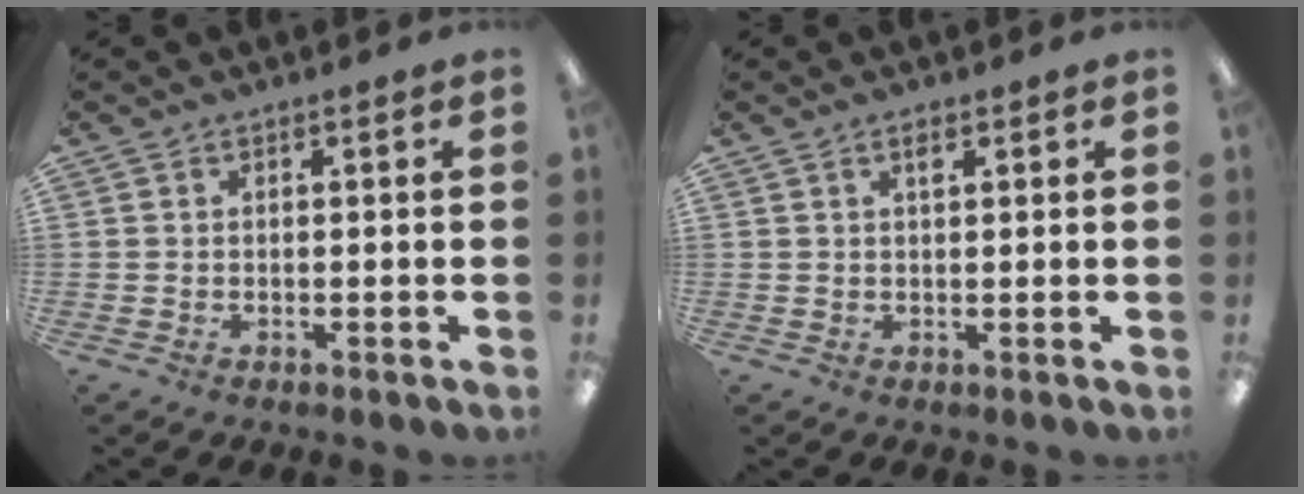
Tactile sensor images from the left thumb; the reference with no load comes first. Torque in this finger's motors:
{"motor_torque": [0.15, 0.03, 0.40, -0.02, 0.00]}